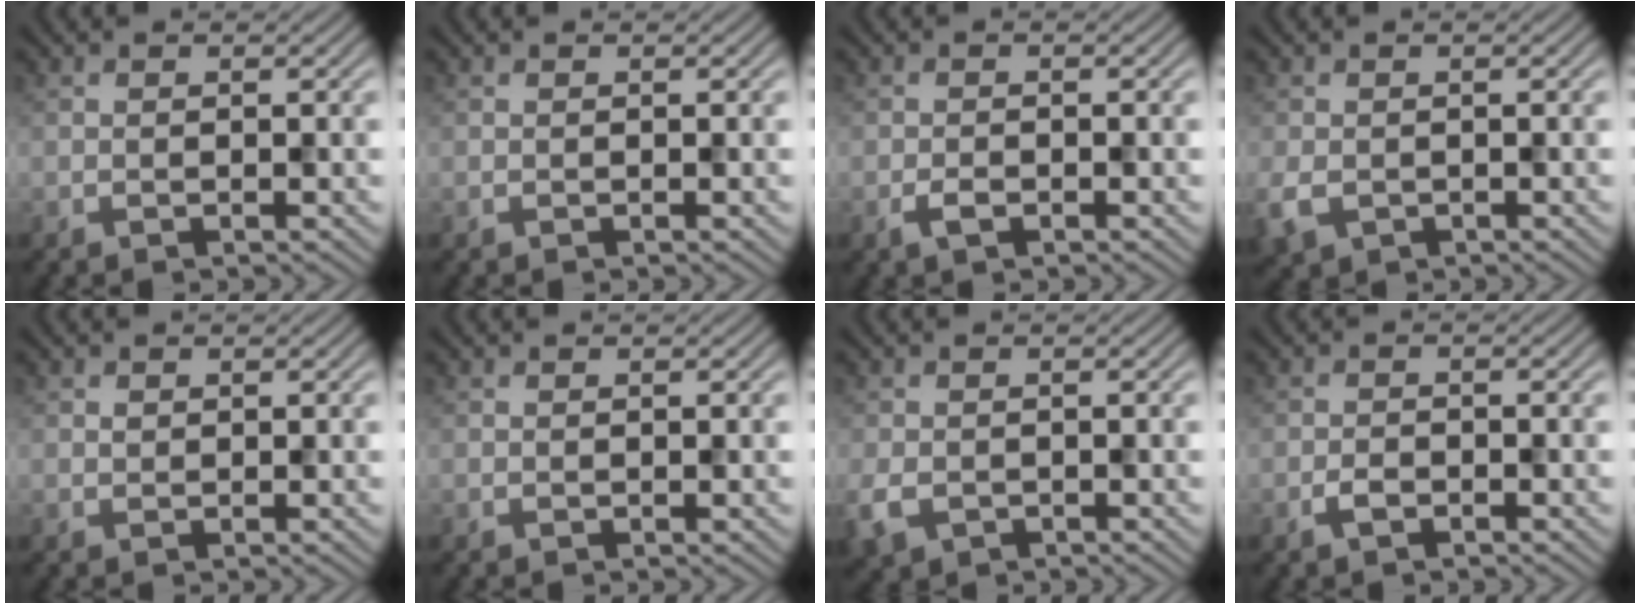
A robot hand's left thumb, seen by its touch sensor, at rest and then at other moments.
{"total": 0.0}
{"total": 1.7, "force": [-0.9, 0.8, 1.1], "torque": [-0.024, -0.001, -0.019]}
{"total": 3.3, "force": [-1.2, 2.5, 1.8], "torque": [-0.055, -0.016, -0.027]}
{"total": 0.7, "force": [0.4, 0.6, 0.2], "torque": [-0.007, -0.002, 0.006]}
{"total": 0.0}
{"total": 3.4, "force": [-1.3, 2.6, 1.8], "torque": [-0.056, -0.016, -0.029]}
{"total": 1.7, "force": [-1.0, 0.9, 1.0], "torque": [-0.021, 0.000, -0.022]}